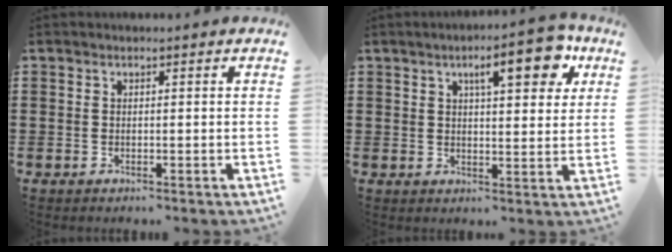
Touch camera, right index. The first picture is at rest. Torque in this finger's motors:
{"motor_torque": [1.07, 0.48, 0.57, 0.07]}